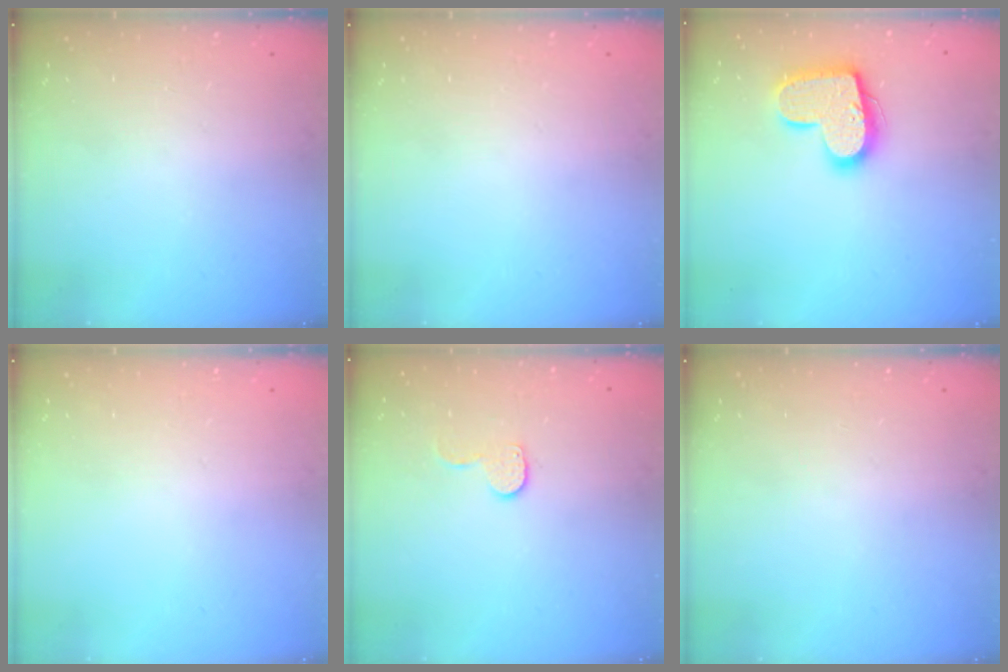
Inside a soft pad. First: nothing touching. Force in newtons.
{"total": 0.0}
{"total": 16.4, "press": 16.4, "slide": 1.0}
{"total": 0.0}
{"total": 6.8, "press": 6.7, "slide": 0.6}
{"total": 0.0}